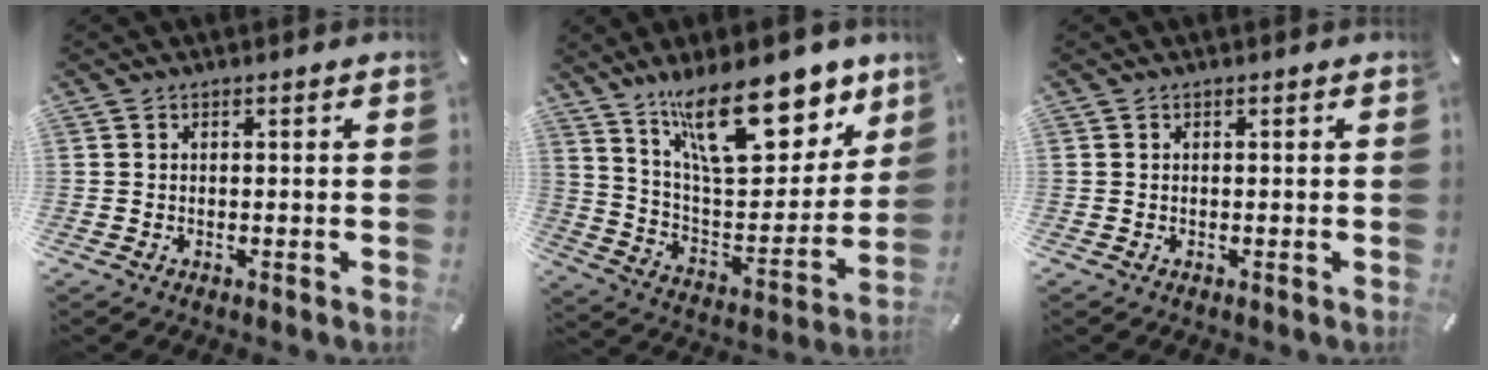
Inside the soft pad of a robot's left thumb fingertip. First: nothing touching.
{"total": 24.8, "force": [15.5, 11.0, 15.9], "torque": [-0.237, -0.096, 0.269]}
{"total": 0.0}